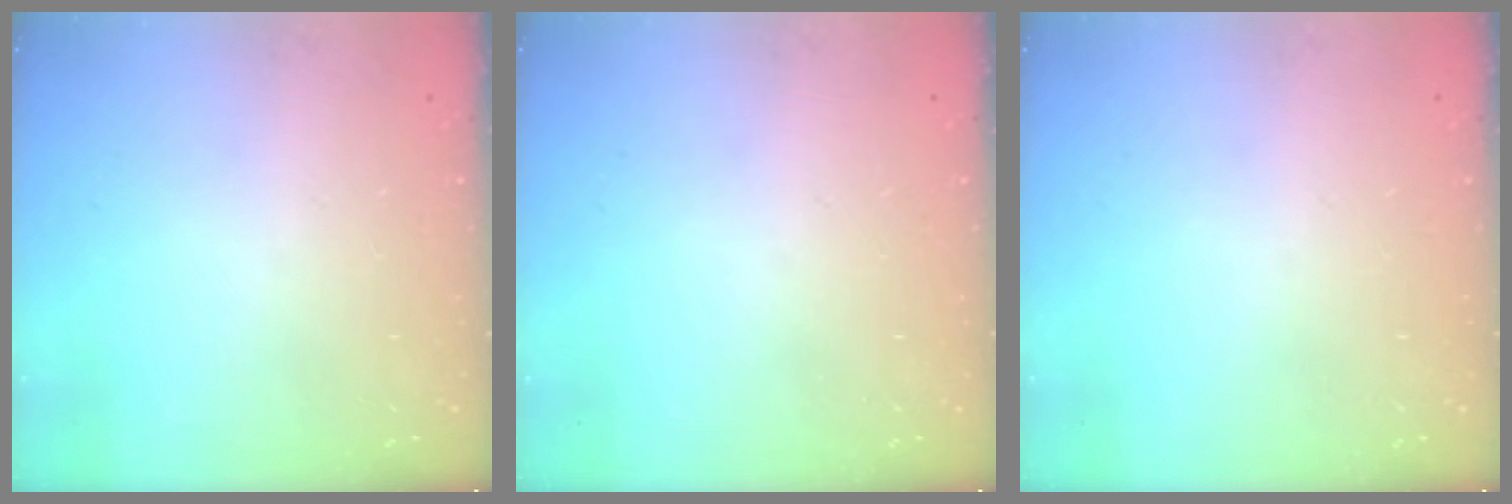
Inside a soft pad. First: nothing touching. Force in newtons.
{"total": 0.0}
{"total": 0.0}